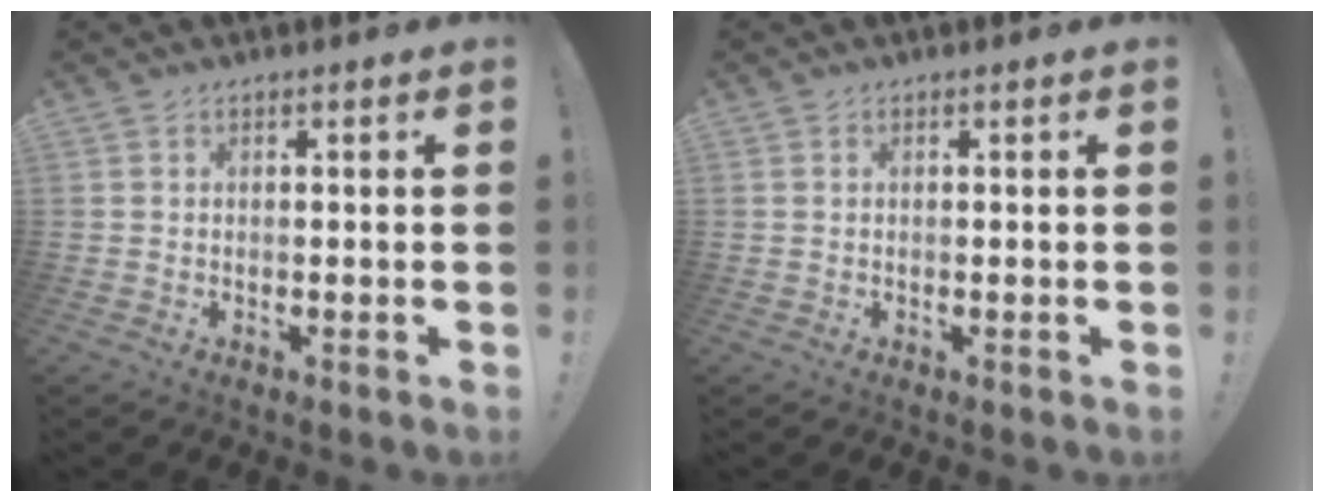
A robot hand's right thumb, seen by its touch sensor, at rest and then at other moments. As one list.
[{"total": 0.0}]